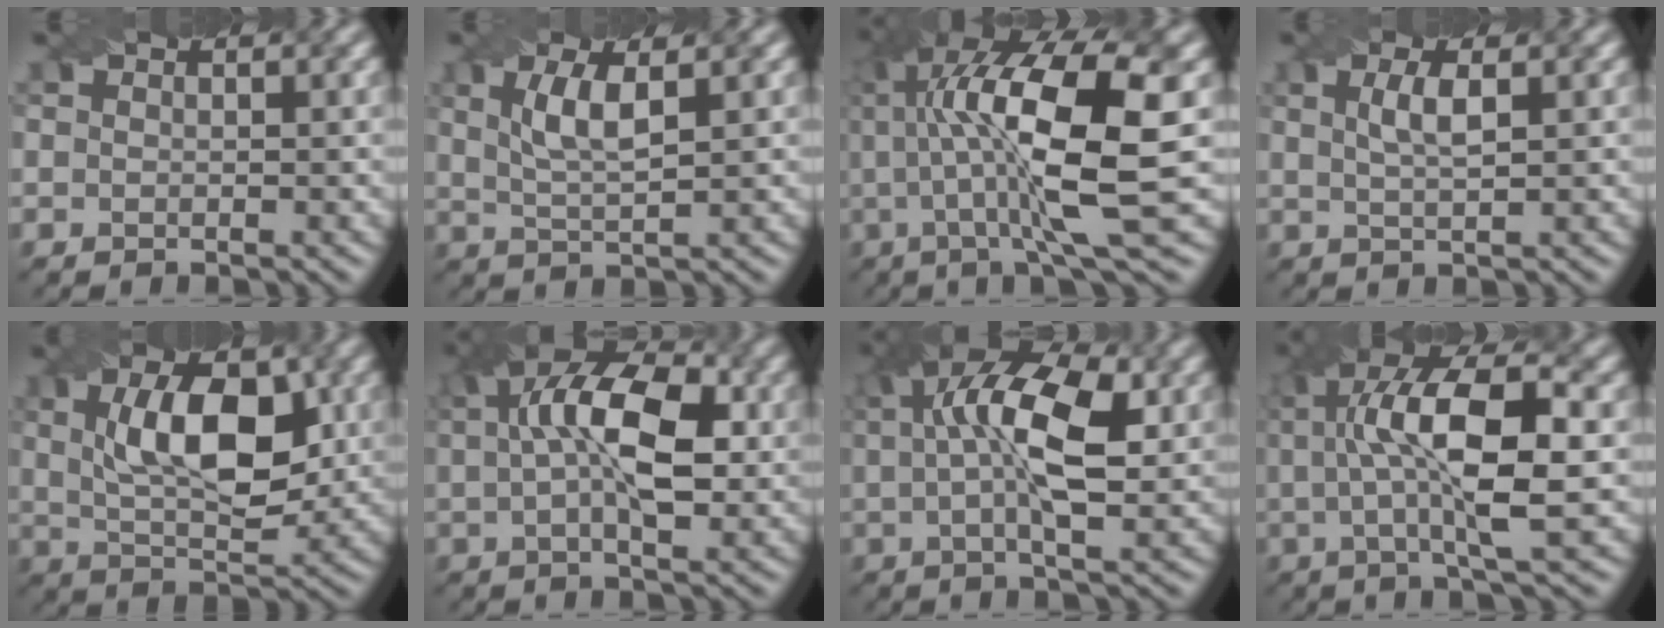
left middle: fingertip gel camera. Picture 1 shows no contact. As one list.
[{"total": 3.6, "force": [0.7, 1.0, 3.4], "torque": [-0.077, 0.007, 0.025]}, {"total": 12.9, "force": [1.1, 3.0, 12.5], "torque": [-0.207, 0.014, 0.032]}, {"total": 2.1, "force": [0.3, 0.5, 2.0], "torque": [-0.045, 0.009, 0.015]}, {"total": 8.7, "force": [1.3, 4.1, 7.5], "torque": [-0.126, 0.013, 0.029]}, {"total": 9.7, "force": [1.3, 4.4, 8.5], "torque": [-0.140, 0.030, 0.019]}, {"total": 9.2, "force": [1.3, 3.4, 8.4], "torque": [-0.145, 0.023, 0.025]}, {"total": 10.4, "force": [0.5, 2.9, 10.0], "torque": [-0.162, 0.020, 0.018]}]